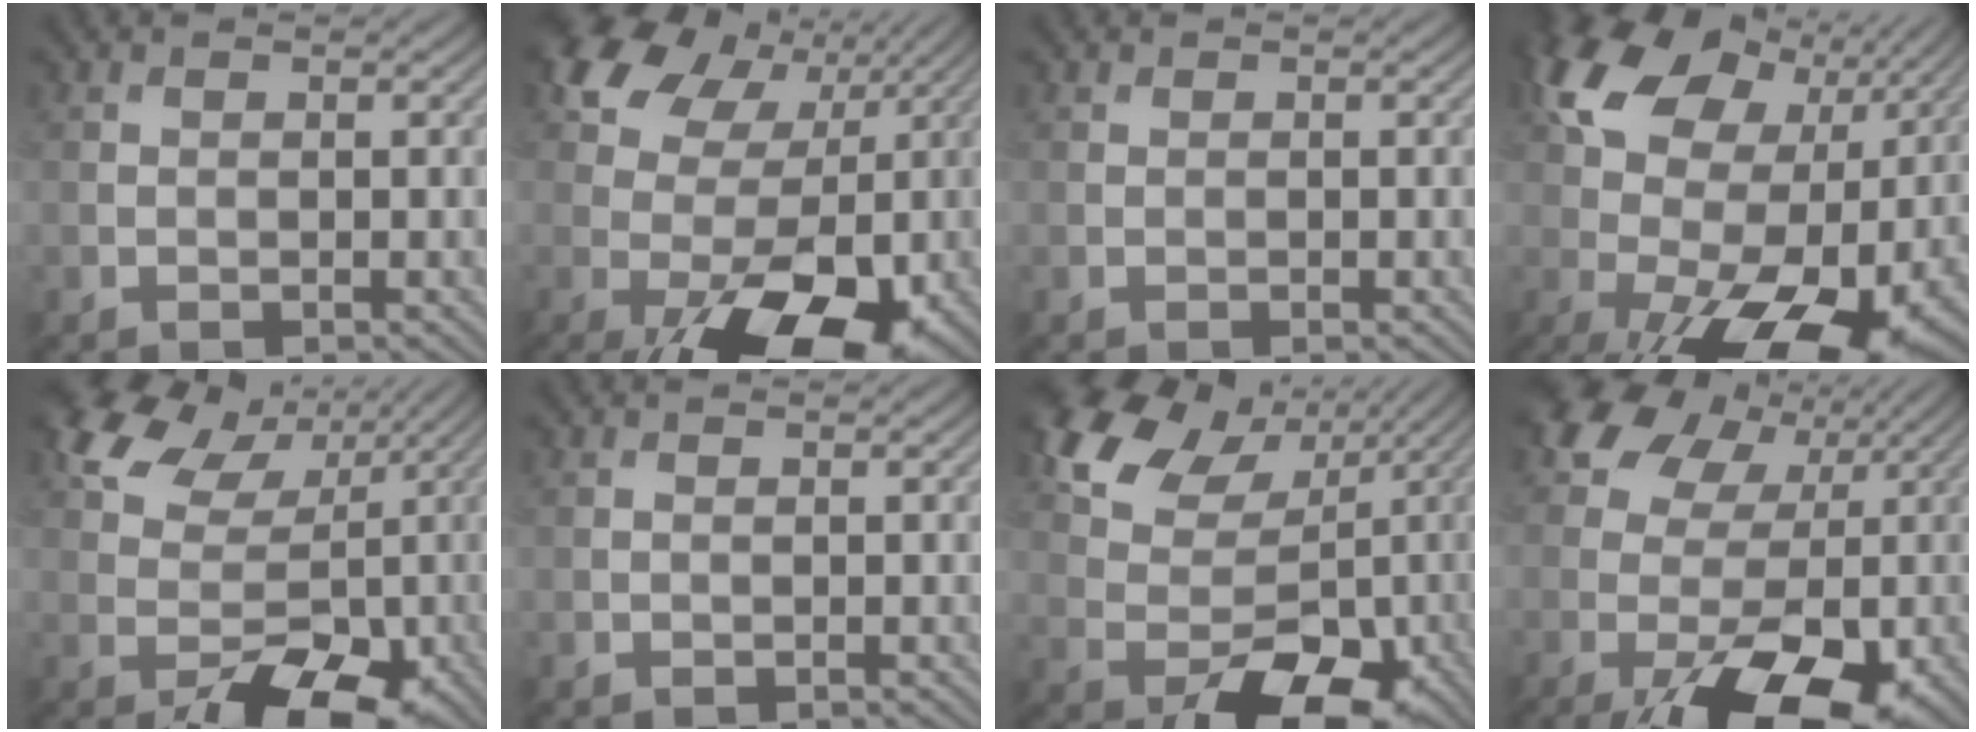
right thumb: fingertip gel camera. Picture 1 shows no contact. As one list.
[{"total": 17.9, "force": [-0.9, 12.0, 13.2], "torque": [-0.211, -0.020, 0.027]}, {"total": 0.0}, {"total": 19.4, "force": [2.5, 12.0, 15.0], "torque": [-0.267, 0.011, 0.048]}, {"total": 12.6, "force": [-0.9, 8.7, 9.1], "torque": [-0.147, -0.003, 0.014]}, {"total": 0.0}, {"total": 14.9, "force": [0.7, 10.9, 10.1], "torque": [-0.156, -0.005, 0.051]}, {"total": 18.1, "force": [-2.9, 12.5, 12.8], "torque": [-0.221, -0.024, -0.016]}]